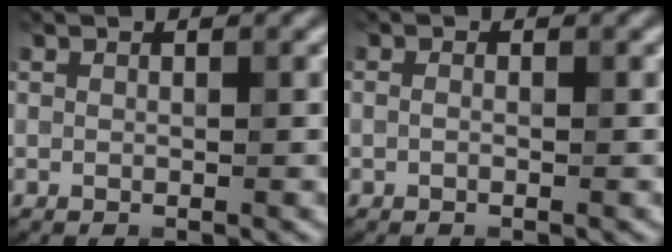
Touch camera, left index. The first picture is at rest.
{"total": 0.5, "force": [-0.2, 0.2, 0.4], "torque": [-0.010, -0.001, -0.005]}